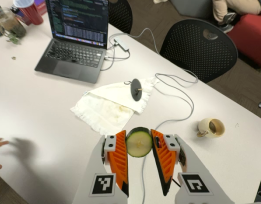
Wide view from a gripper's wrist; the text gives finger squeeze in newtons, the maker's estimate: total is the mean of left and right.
{"total": 10.3, "left": 10.7, "right": 9.8}